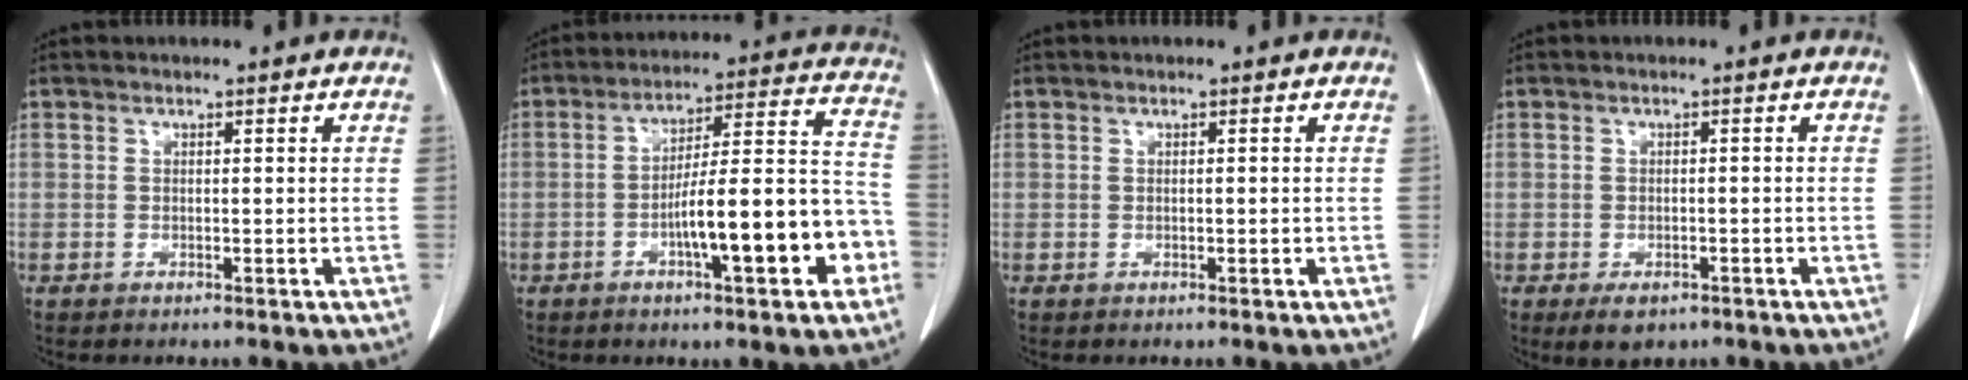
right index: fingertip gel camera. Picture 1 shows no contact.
{"total": 16.2, "force": [-5.6, 3.1, 14.9], "torque": [-0.218, 0.031, -0.079]}
{"total": 0.6, "force": [-0.1, 0.3, 0.5], "torque": [-0.015, 0.001, -0.001]}
{"total": 5.3, "force": [-3.2, 3.1, 2.9], "torque": [-0.047, -0.005, -0.043]}